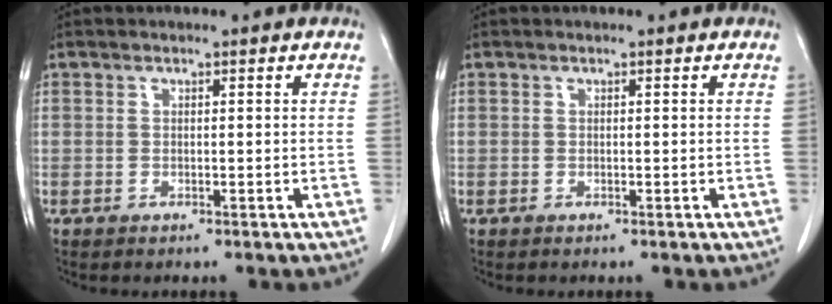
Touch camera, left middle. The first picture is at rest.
{"total": 0.0}